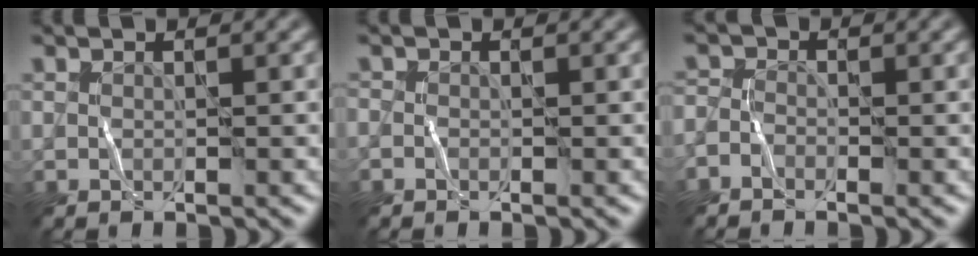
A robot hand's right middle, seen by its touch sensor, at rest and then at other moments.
{"total": 0.6, "force": [-0.4, 0.4, 0.2], "torque": [-0.006, -0.002, -0.008]}
{"total": 1.6, "force": [-1.3, 0.8, 0.6], "torque": [-0.012, 0.001, -0.030]}